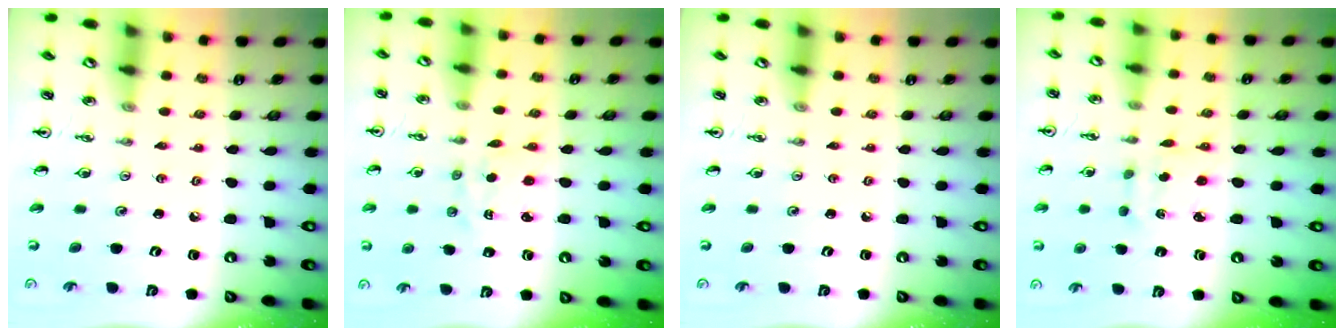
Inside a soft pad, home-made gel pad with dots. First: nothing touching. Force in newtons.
{"total": 2.0, "press": 1.9, "slide": 0.5}
{"total": 0.0}
{"total": 2.9, "press": 2.8, "slide": 0.6}